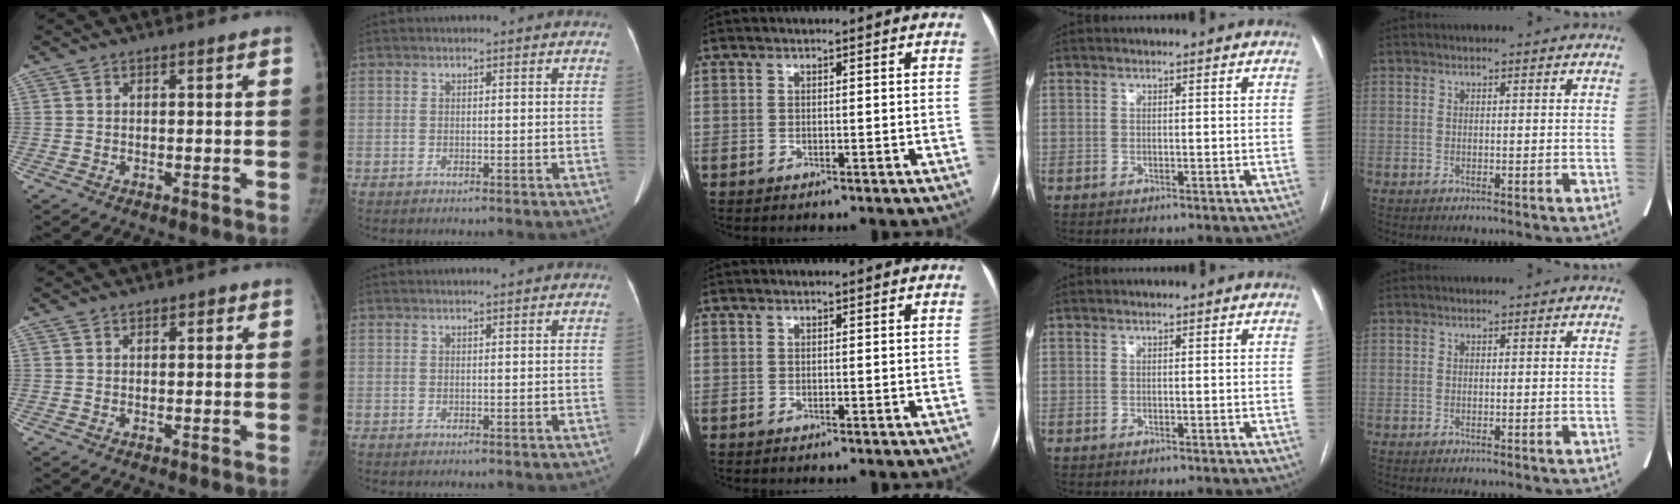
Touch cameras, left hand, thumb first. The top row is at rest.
{"thumb": {"total": 1.2, "force": [0.7, 0.7, 0.6], "torque": [0.002, -0.001, 0.006]}, "index": {"total": 2.0, "force": [1.8, 0.2, 0.8], "torque": [-0.007, 0.022, 0.025]}}